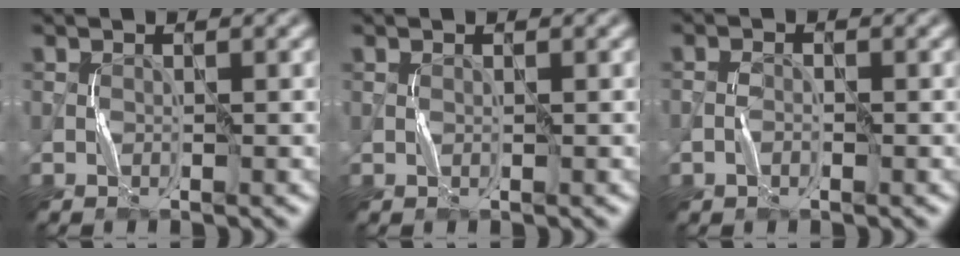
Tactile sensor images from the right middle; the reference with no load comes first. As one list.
[{"total": 0.0}, {"total": 1.1, "force": [-0.5, 0.6, 0.8], "torque": [-0.018, 0.004, -0.013]}]